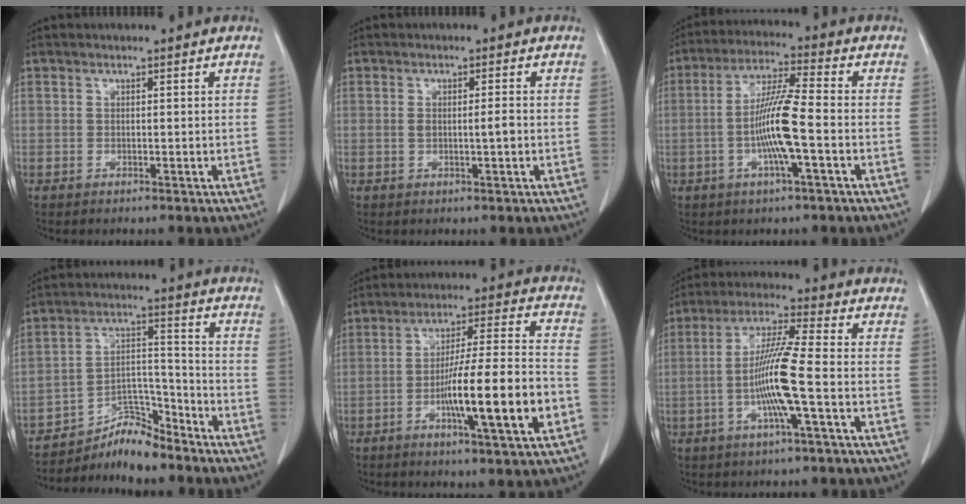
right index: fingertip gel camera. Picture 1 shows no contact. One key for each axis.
{"total": 2.4, "fx": -0.2, "fy": 0.4, "fz": 2.3, "tx": -0.044, "ty": 0.000, "tz": -0.001}
{"total": 9.8, "fx": -2.1, "fy": 0.2, "fz": 9.6, "tx": -0.188, "ty": 0.001, "tz": -0.045}
{"total": 8.0, "fx": -7.7, "fy": 1.4, "fz": 1.5, "tx": -0.022, "ty": 0.027, "tz": -0.135}
{"total": 15.1, "fx": -4.8, "fy": 0.5, "fz": 14.4, "tx": -0.239, "ty": 0.000, "tz": -0.077}
{"total": 10.2, "fx": -2.2, "fy": -0.4, "fz": 9.9, "tx": -0.194, "ty": -0.002, "tz": -0.048}